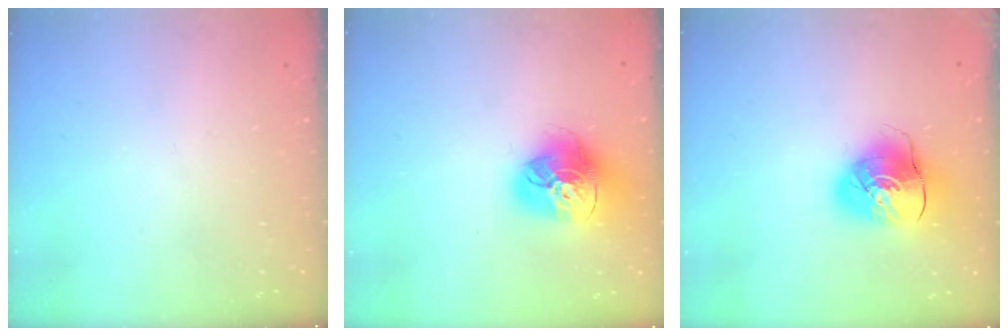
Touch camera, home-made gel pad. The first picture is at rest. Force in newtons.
{"total": 18.3, "press": 18.2, "slide": 2.1}
{"total": 10.8, "press": 10.6, "slide": 1.6}